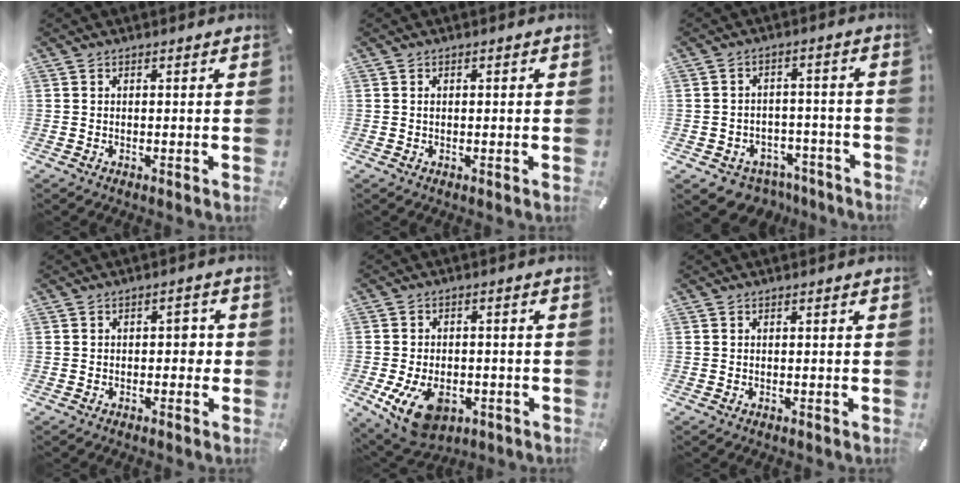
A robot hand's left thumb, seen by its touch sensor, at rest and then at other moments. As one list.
[{"total": 0.9, "force": [0.1, 0.3, 0.8], "torque": [-0.017, 0.002, 0.001]}, {"total": 5.1, "force": [-2.9, 4.1, 1.0], "torque": [-0.017, 0.024, -0.052]}, {"total": 2.9, "force": [-0.3, 1.9, 2.2], "torque": [-0.026, 0.005, -0.013]}, {"total": 10.6, "force": [-4.1, 6.9, 7.0], "torque": [-0.142, 0.006, -0.070]}, {"total": 0.0}]